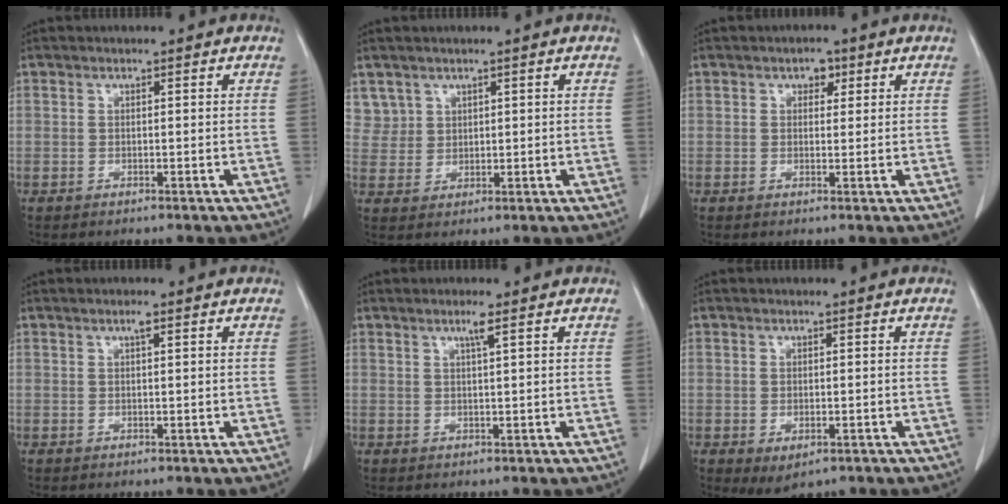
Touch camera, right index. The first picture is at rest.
{"total": 3.9, "force": [2.5, 3.0, -0.3], "torque": [0.020, 0.003, 0.051]}
{"total": 2.1, "force": [1.1, 1.4, 1.2], "torque": [-0.011, 0.004, 0.013]}
{"total": 1.1, "force": [0.6, 0.1, 0.9], "torque": [-0.014, 0.002, 0.008]}
{"total": 1.8, "force": [1.0, -0.4, 1.5], "torque": [-0.029, -0.001, 0.018]}
{"total": 2.5, "force": [-1.1, 1.5, 1.8], "torque": [-0.024, -0.004, -0.003]}